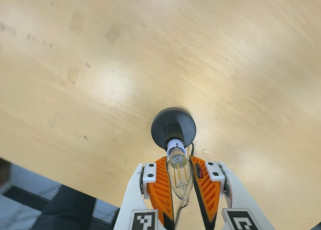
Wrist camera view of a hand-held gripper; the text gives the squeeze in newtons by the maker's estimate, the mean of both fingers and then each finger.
{"total": 14.6, "left": 13.9, "right": 15.3}